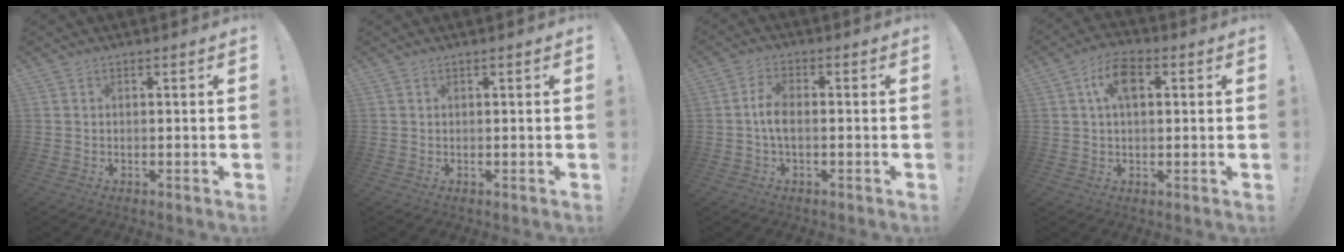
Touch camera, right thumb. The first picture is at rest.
{"total": 0.0}
{"total": 5.5, "force": [-0.8, 2.4, 4.9], "torque": [-0.105, 0.006, -0.013]}
{"total": 8.3, "force": [2.2, 4.5, 6.6], "torque": [-0.110, 0.011, 0.041]}